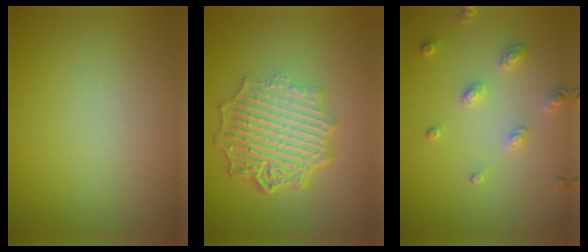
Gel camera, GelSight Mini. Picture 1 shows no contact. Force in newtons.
{"total": 7.2, "press": 5.2, "slide": 4.9}
{"total": 2.5, "press": 2.4, "slide": 0.7}